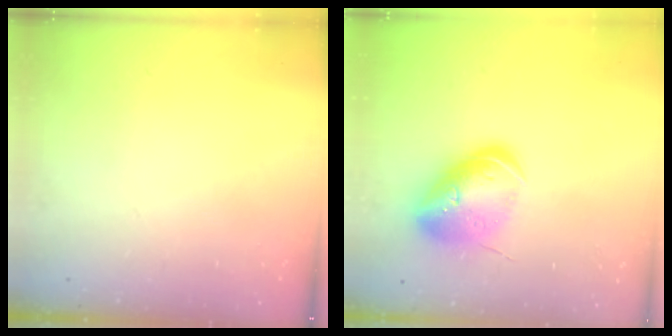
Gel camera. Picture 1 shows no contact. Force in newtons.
{"total": 17.2, "press": 17.0, "slide": 2.7}